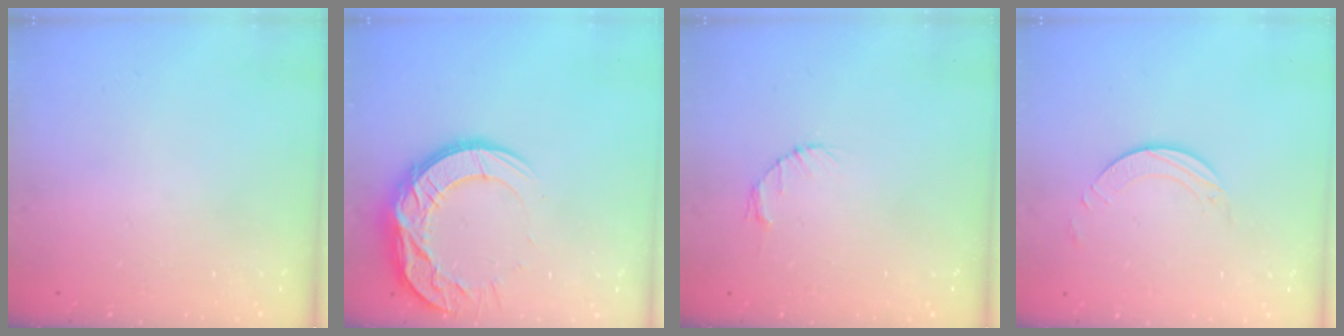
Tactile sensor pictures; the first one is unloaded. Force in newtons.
{"total": 14.6, "press": 14.6, "slide": 1.1}
{"total": 2.7, "press": 2.7, "slide": 0.4}
{"total": 2.5, "press": 2.5, "slide": 0.2}